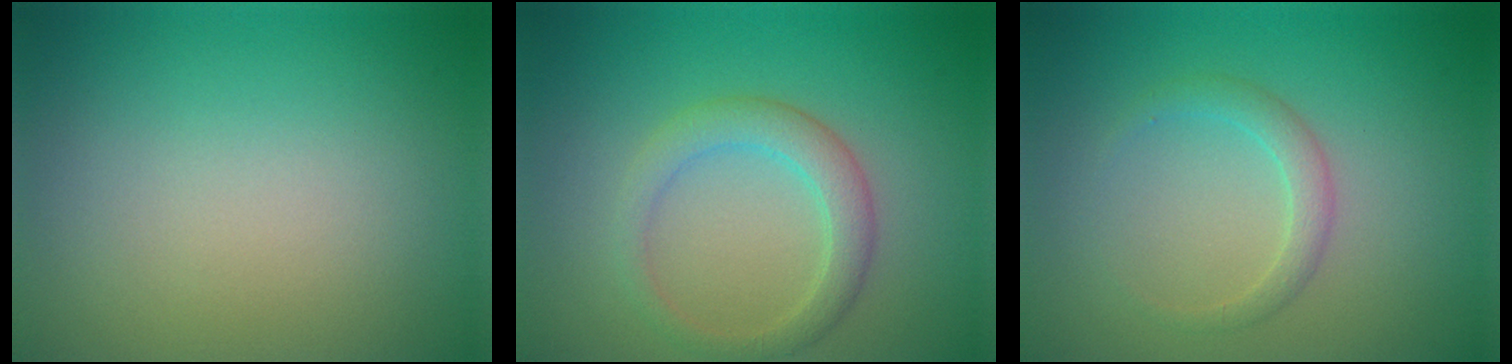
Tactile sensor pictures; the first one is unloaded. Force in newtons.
{"total": 2.9, "press": 2.9, "slide": 0.2}
{"total": 1.7, "press": 1.7, "slide": 0.2}